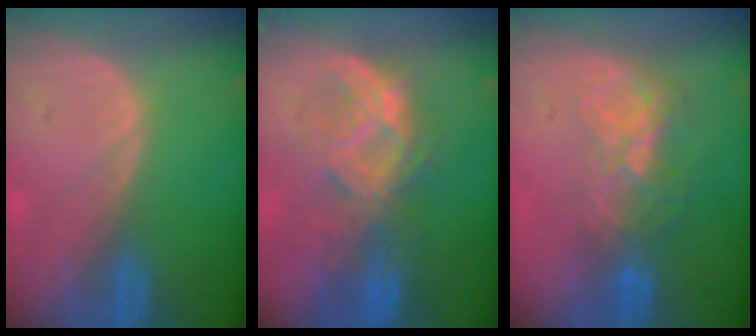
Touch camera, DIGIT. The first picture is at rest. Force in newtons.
{"total": 7.7, "press": 7.6, "slide": 0.7}
{"total": 6.7, "press": 5.9, "slide": 3.2}